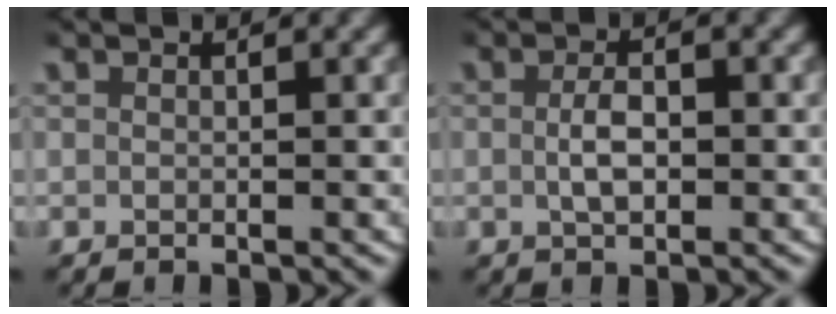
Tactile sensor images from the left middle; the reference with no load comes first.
{"total": 2.3, "force": [-0.2, 1.2, 2.0], "torque": [-0.040, -0.002, -0.002]}